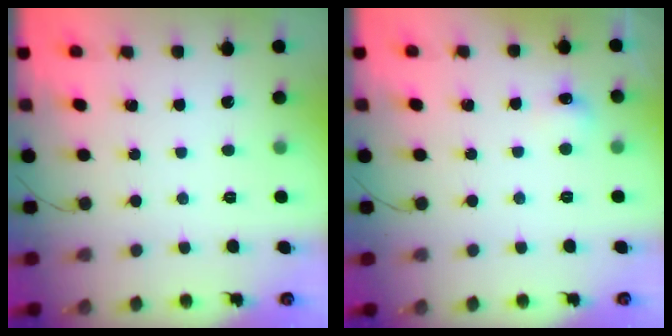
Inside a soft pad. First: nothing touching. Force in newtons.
{"total": 5.1, "press": 4.9, "slide": 1.3}